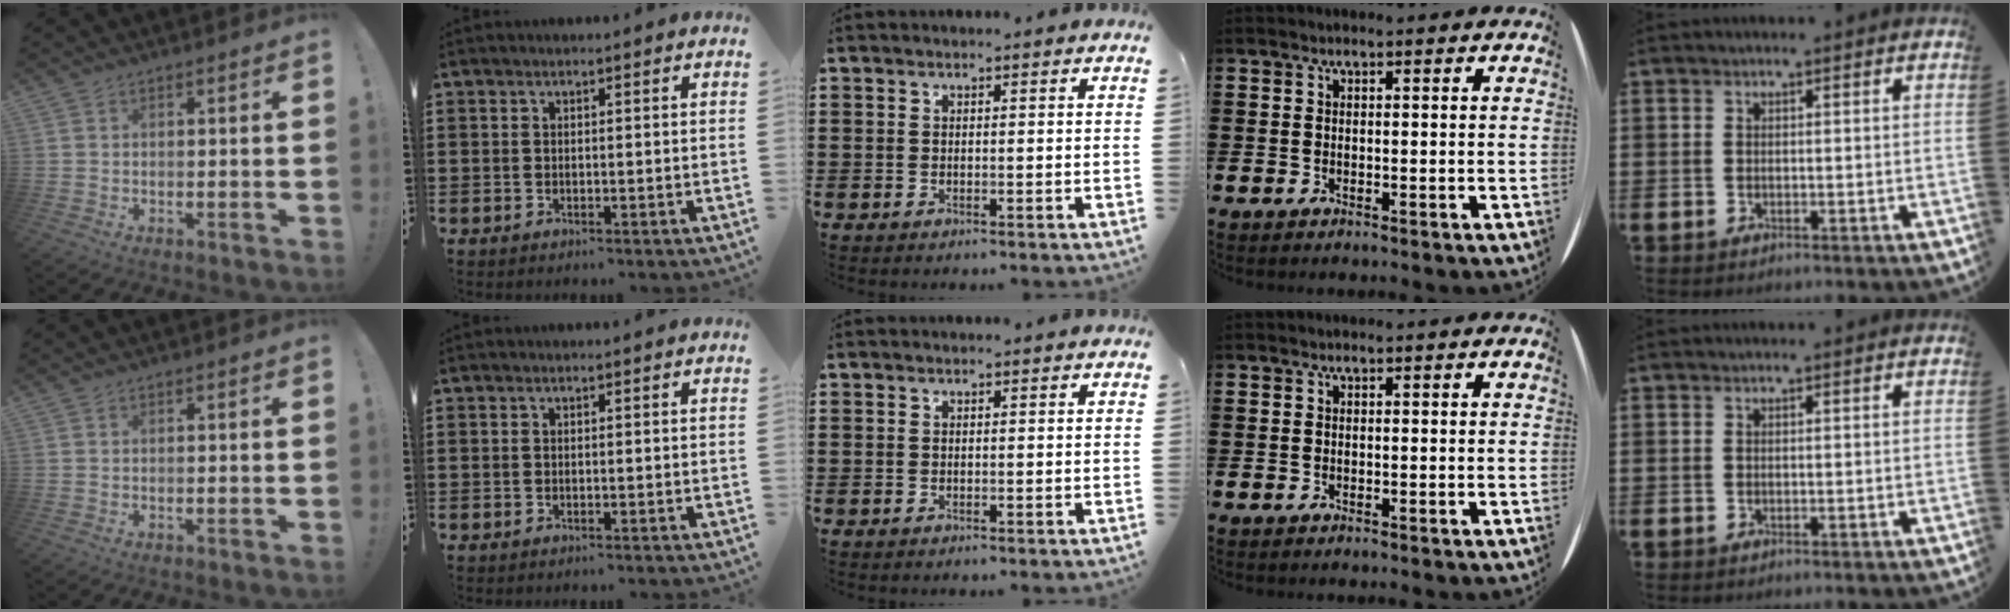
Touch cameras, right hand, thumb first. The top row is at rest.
{}